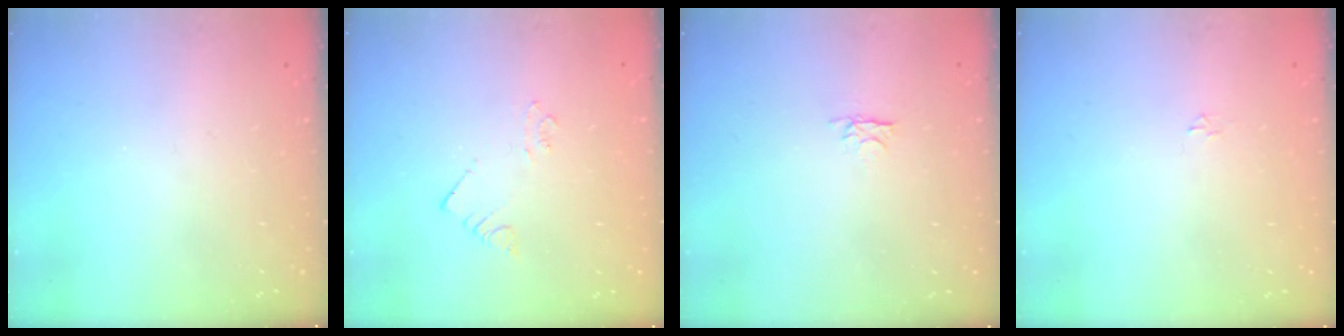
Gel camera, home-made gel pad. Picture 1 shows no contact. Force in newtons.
{"total": 2.2, "press": 2.2, "slide": 0.1}
{"total": 2.6, "press": 2.6, "slide": 0.3}
{"total": 1.8, "press": 1.8, "slide": 0.2}